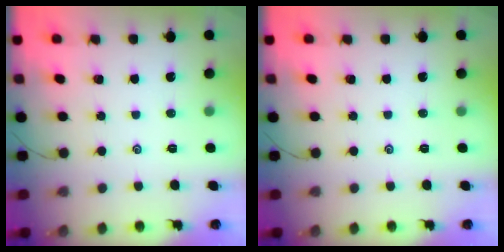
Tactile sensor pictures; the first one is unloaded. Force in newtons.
{"total": 0.0}